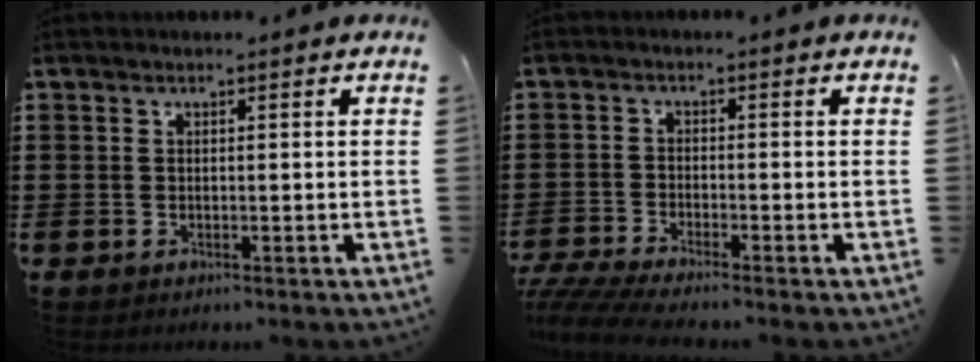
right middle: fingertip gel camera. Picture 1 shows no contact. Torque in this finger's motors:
{"motor_torque": [1.79, -0.35, 0.65, 0.21]}